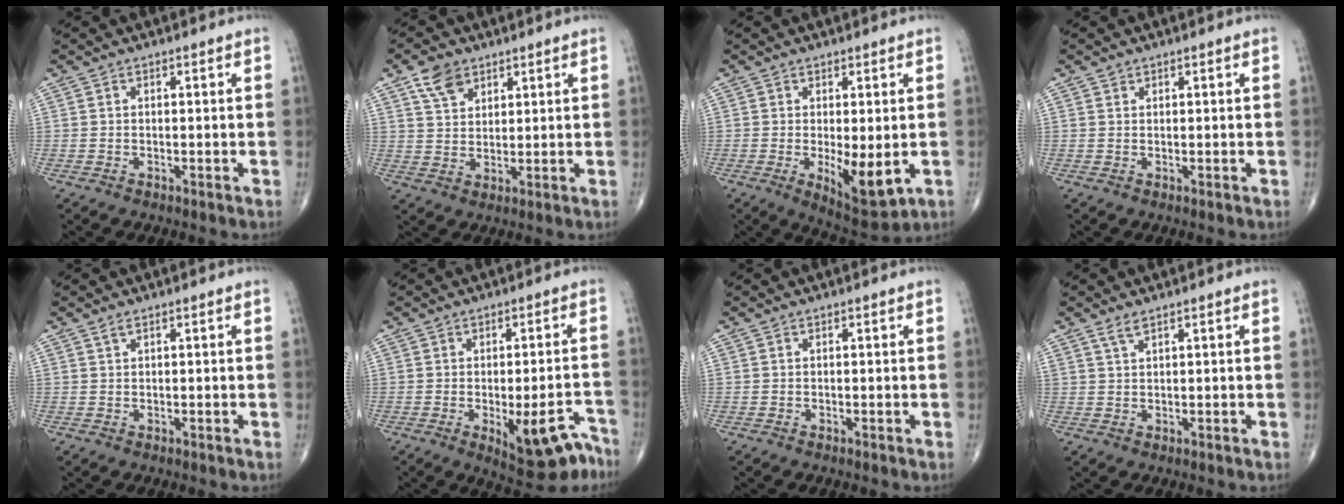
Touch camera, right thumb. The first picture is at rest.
{"total": 6.0, "force": [3.6, 3.9, 2.9], "torque": [-0.036, -0.018, 0.069]}
{"total": 8.7, "force": [-1.6, 3.2, 7.9], "torque": [-0.112, -0.025, -0.014]}
{"total": 0.7, "force": [0.5, 0.4, 0.1], "torque": [0.004, -0.003, 0.006]}
{"total": 0.9, "force": [0.7, 0.2, 0.5], "torque": [-0.011, 0.004, 0.015]}
{"total": 11.6, "force": [-6.5, 4.3, 8.6], "torque": [-0.078, 0.035, -0.080]}
{"total": 0.0}
{"total": 1.9, "force": [1.5, 0.4, 1.2], "torque": [-0.025, -0.001, 0.033]}